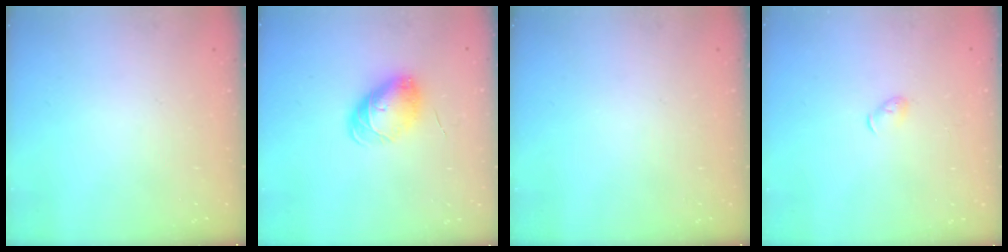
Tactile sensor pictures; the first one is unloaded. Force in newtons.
{"total": 7.2, "press": 7.2, "slide": 0.1}
{"total": 0.0}
{"total": 3.8, "press": 3.7, "slide": 0.9}